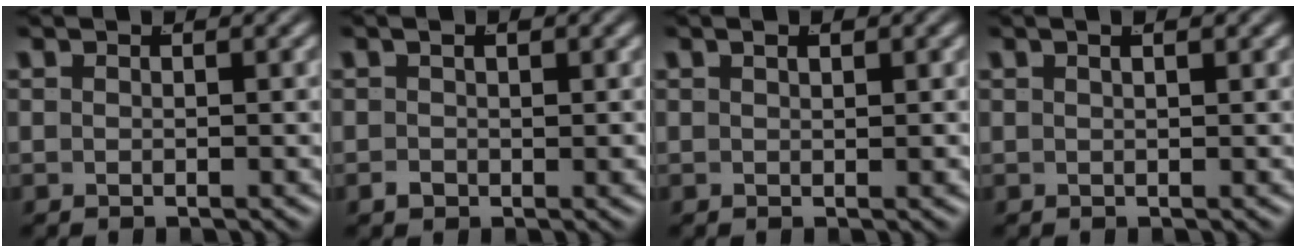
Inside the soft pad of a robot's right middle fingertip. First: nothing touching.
{"total": 1.0, "force": [-0.2, 0.6, 0.8], "torque": [-0.009, -0.006, 0.003]}
{"total": 0.6, "force": [0.3, 0.0, 0.6], "torque": [-0.003, -0.004, 0.009]}
{"total": 1.0, "force": [0.4, -0.3, 0.9], "torque": [-0.007, 0.005, 0.007]}